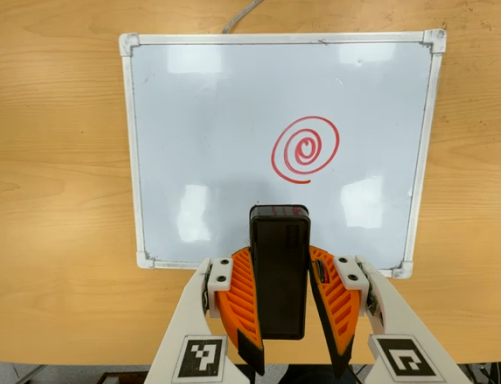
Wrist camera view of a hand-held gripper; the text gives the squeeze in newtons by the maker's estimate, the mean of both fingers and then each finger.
{"total": 8.4, "left": 6.9, "right": 9.9}